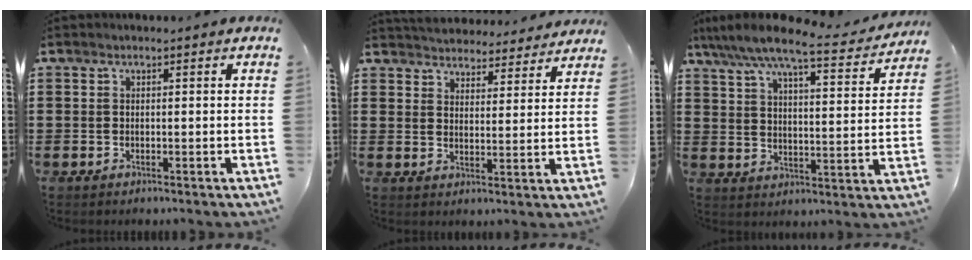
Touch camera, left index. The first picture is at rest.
{"total": 4.4, "force": [4.3, 0.2, -0.1], "torque": [-0.019, -0.028, 0.076]}
{"total": 7.7, "force": [6.7, 0.1, 3.8], "torque": [-0.101, -0.039, 0.111]}